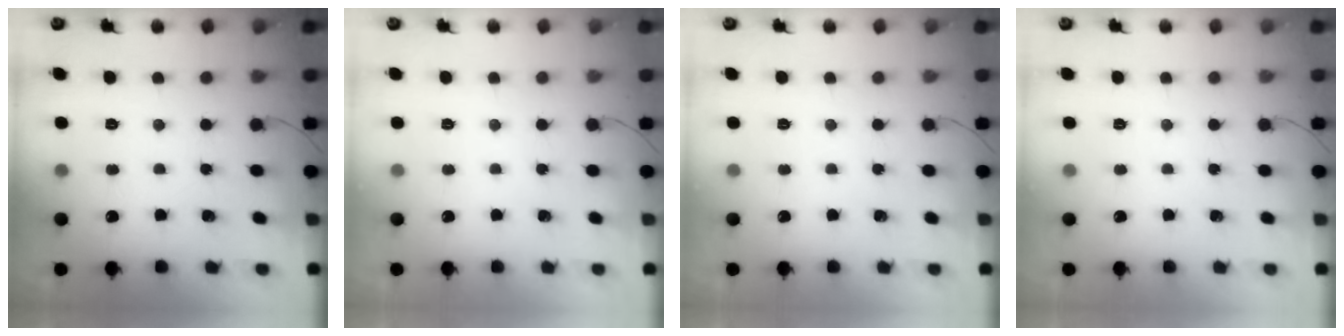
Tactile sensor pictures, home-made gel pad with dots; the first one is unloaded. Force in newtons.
{"total": 0.0}
{"total": 0.0}
{"total": 0.0}